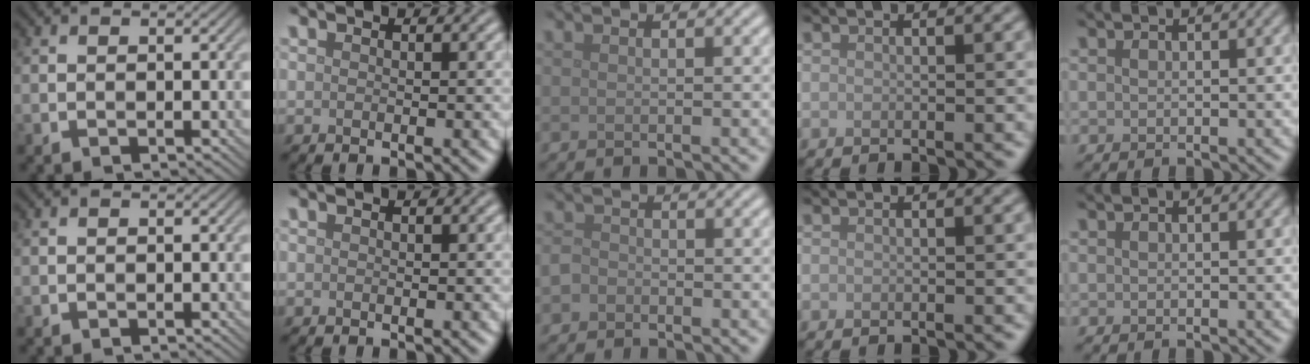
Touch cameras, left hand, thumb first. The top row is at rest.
{"middle": {"total": 1.4, "force": [-0.8, 1.1, 0.4], "torque": [-0.005, 0.002, -0.020]}}